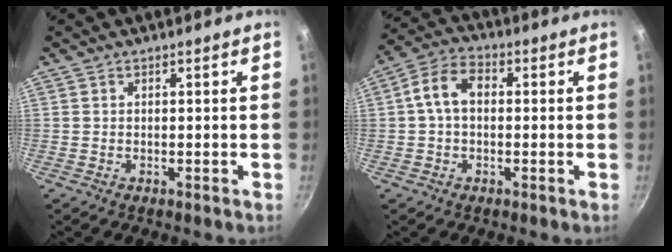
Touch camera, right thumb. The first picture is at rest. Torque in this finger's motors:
{"motor_torque": [0.25, 0.22, 0.67, -0.53, 0.00]}